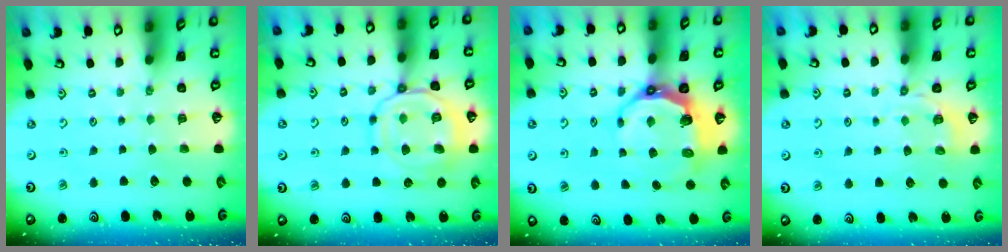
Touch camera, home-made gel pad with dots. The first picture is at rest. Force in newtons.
{"total": 14.7, "press": 14.6, "slide": 1.4}
{"total": 9.5, "press": 8.3, "slide": 4.5}
{"total": 2.9, "press": 2.2, "slide": 1.8}